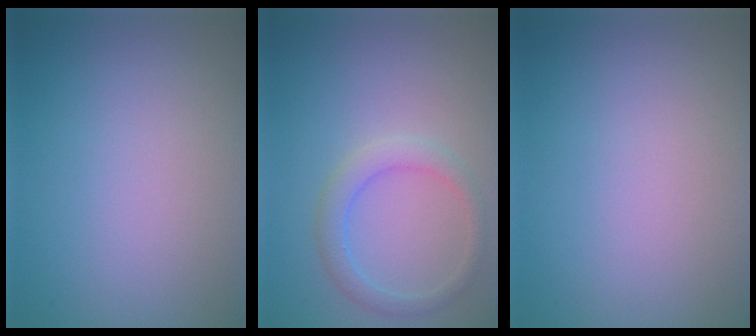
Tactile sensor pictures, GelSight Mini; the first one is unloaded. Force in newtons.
{"total": 2.3, "press": 2.3, "slide": 0.2}
{"total": 0.0}